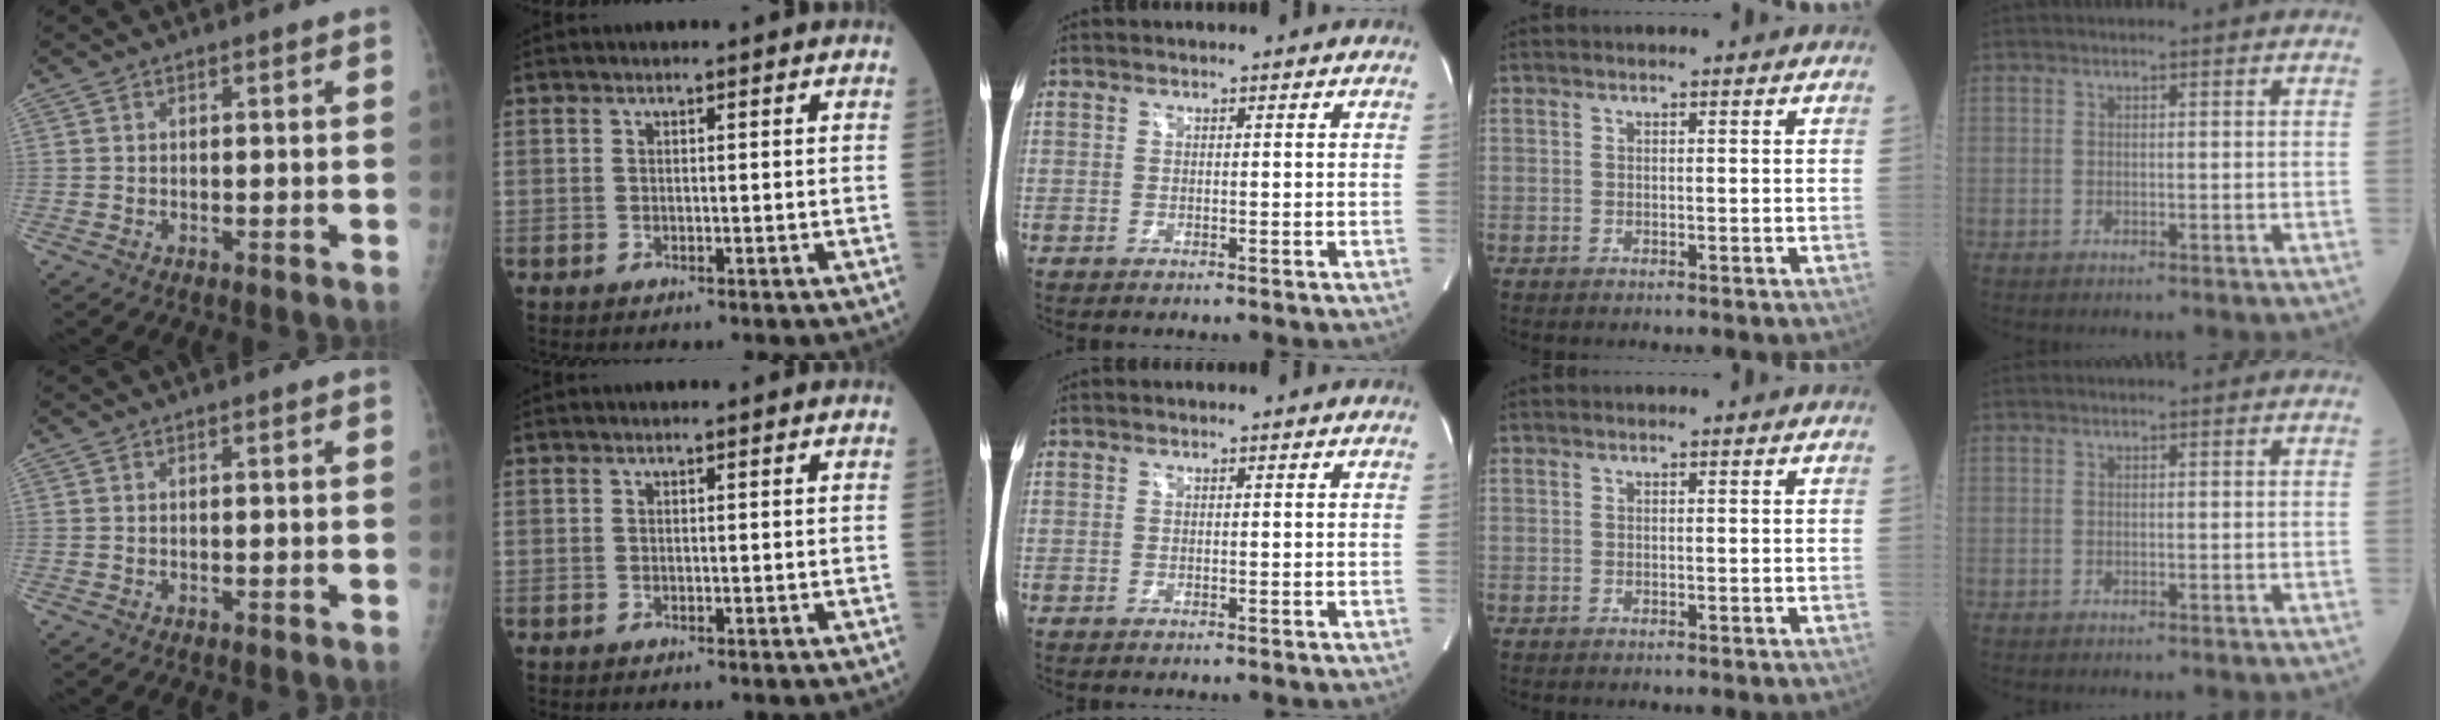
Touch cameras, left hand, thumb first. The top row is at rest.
{}